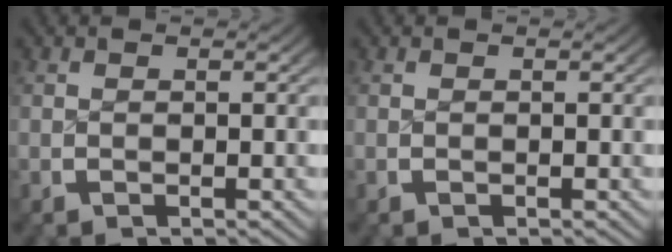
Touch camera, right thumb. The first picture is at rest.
{"total": 0.0}